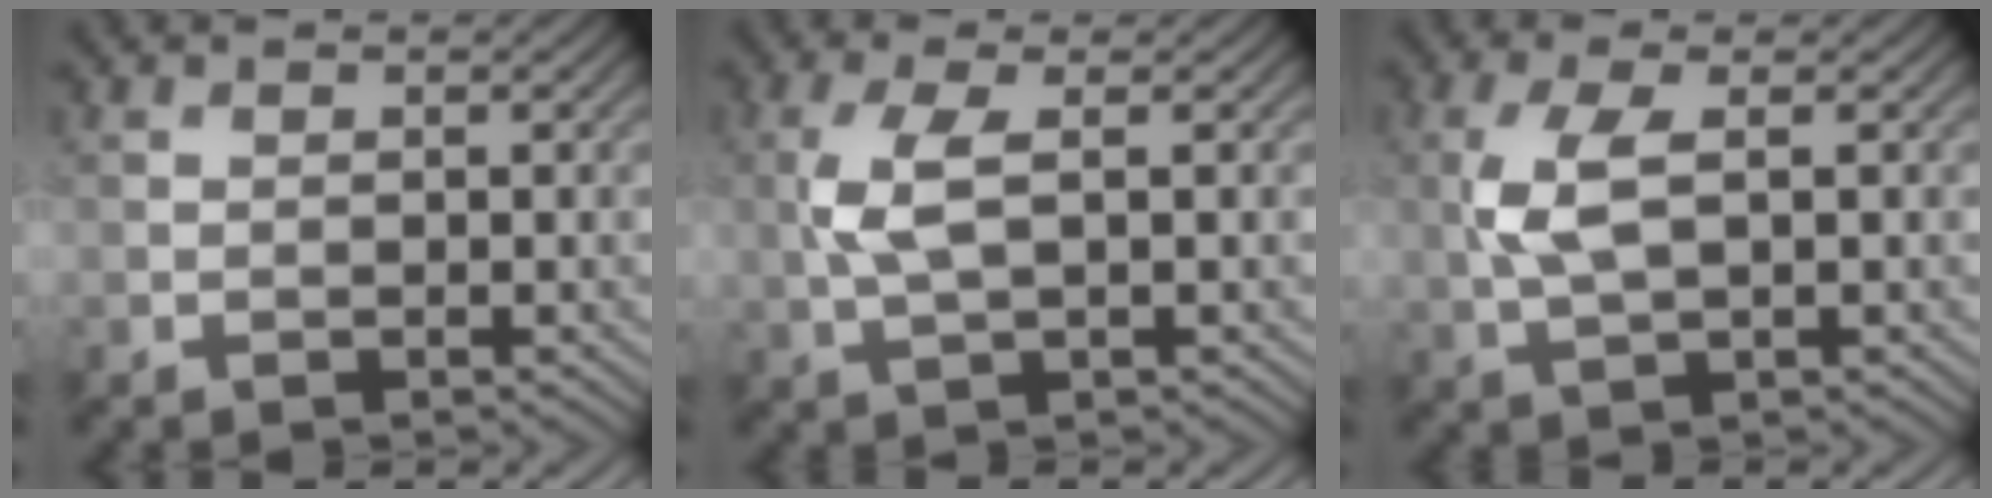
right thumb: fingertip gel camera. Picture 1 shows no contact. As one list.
[{"total": 4.6, "force": [0.5, 1.5, 4.3], "torque": [-0.113, 0.005, 0.009]}, {"total": 5.1, "force": [0.6, 1.9, 4.7], "torque": [-0.119, 0.004, 0.011]}]